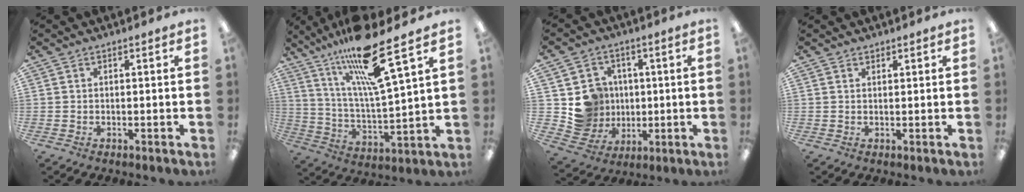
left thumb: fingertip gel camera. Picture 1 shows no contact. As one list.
[{"total": 18.6, "force": [13.5, 2.4, 12.6], "torque": [-0.235, -0.070, 0.217]}, {"total": 10.2, "force": [1.5, 9.9, 1.8], "torque": [-0.051, -0.006, 0.045]}, {"total": 1.2, "force": [1.1, 0.5, -0.1], "torque": [0.001, -0.001, 0.023]}]